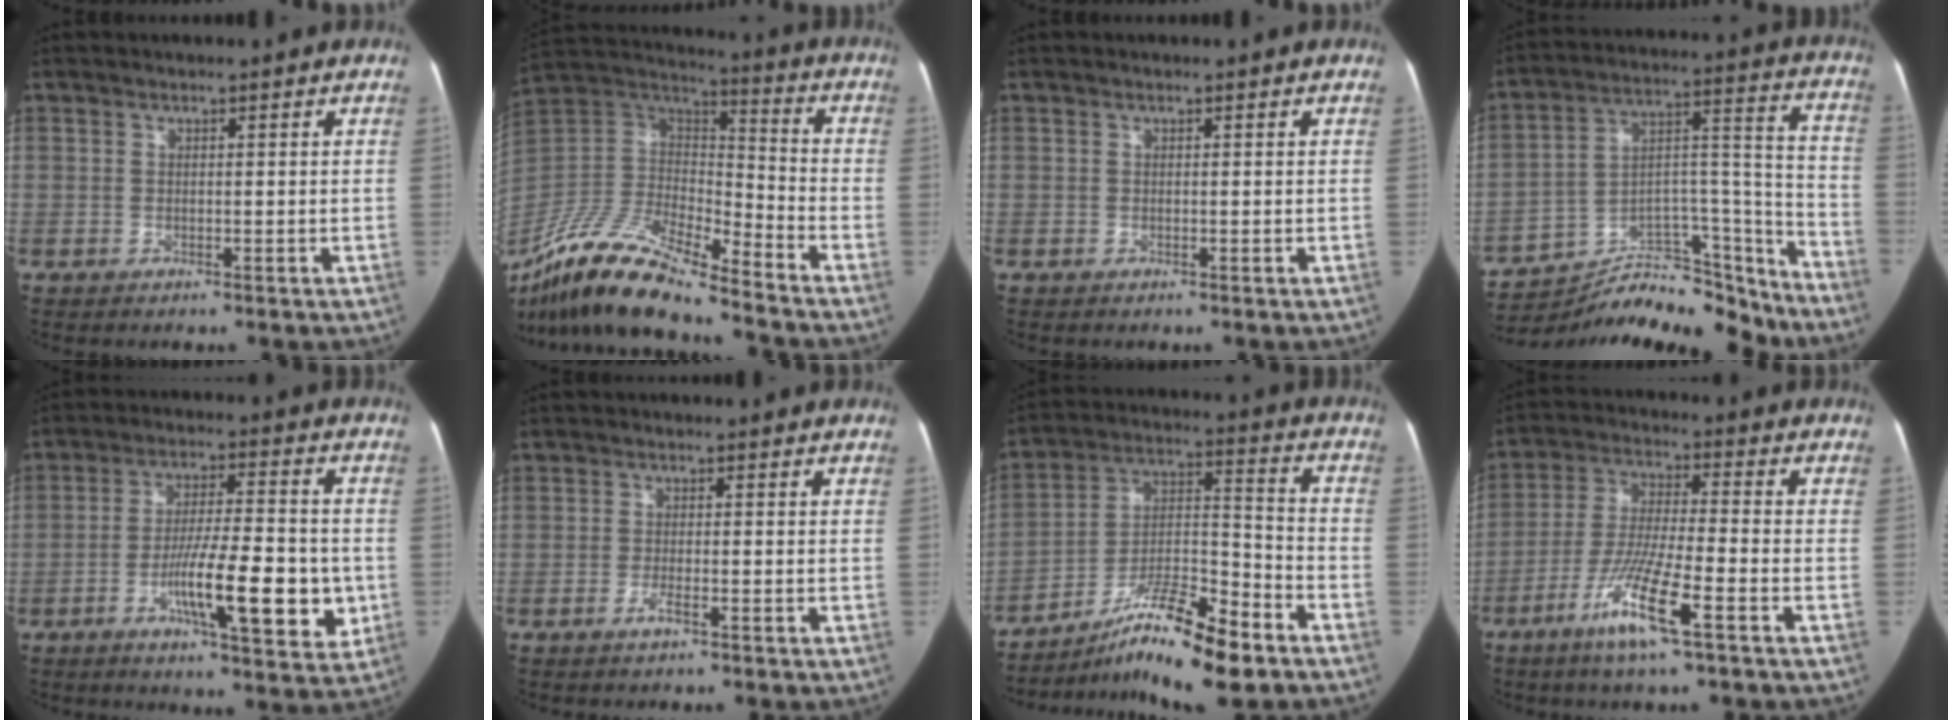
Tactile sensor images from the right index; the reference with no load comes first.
{"total": 18.0, "force": [-15.0, 3.4, 9.3], "torque": [-0.185, 0.020, -0.285]}
{"total": 0.0}
{"total": 20.8, "force": [-19.3, 5.2, 5.6], "torque": [-0.092, 0.055, -0.300]}
{"total": 14.4, "force": [-4.0, 3.0, 13.5], "torque": [-0.211, 0.001, -0.062]}
{"total": 2.0, "force": [-1.2, 0.2, 1.5], "torque": [-0.029, 0.000, -0.023]}
{"total": 16.4, "force": [-11.6, 1.9, 11.4], "torque": [-0.211, -0.003, -0.197]}
{"total": 11.4, "force": [-6.0, 0.3, 9.7], "torque": [-0.196, -0.019, -0.115]}